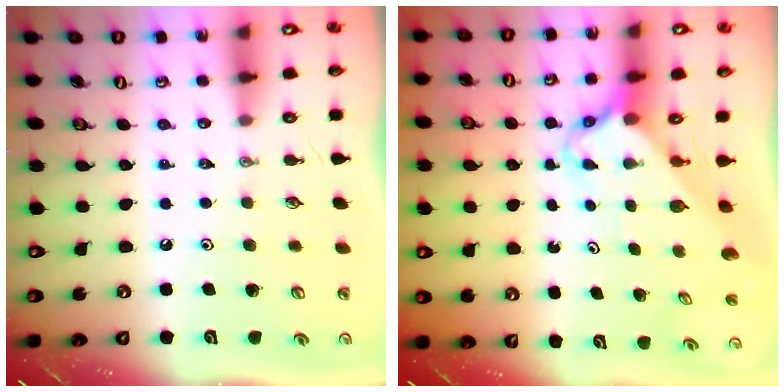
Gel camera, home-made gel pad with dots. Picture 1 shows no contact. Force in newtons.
{"total": 2.7, "press": 2.7, "slide": 0.2}